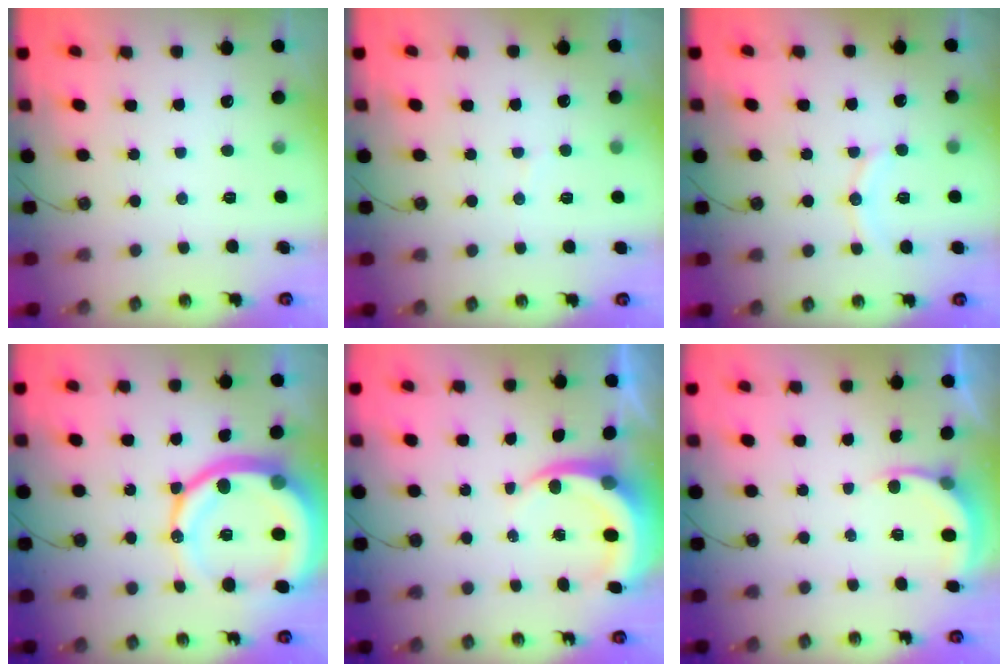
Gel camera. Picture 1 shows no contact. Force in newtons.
{"total": 2.9, "press": 2.7, "slide": 1.1}
{"total": 8.1, "press": 7.8, "slide": 2.2}
{"total": 22.5, "press": 22.4, "slide": 2.6}
{"total": 6.5, "press": 6.5, "slide": 0.9}
{"total": 4.2, "press": 4.1, "slide": 0.3}